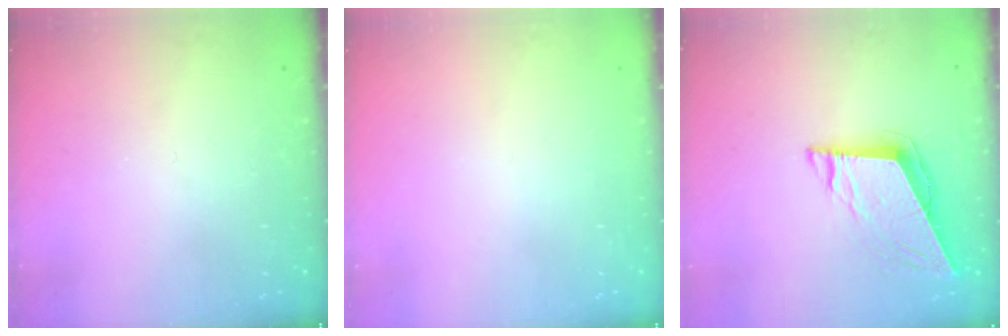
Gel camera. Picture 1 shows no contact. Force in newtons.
{"total": 0.0}
{"total": 9.2, "press": 8.9, "slide": 2.2}